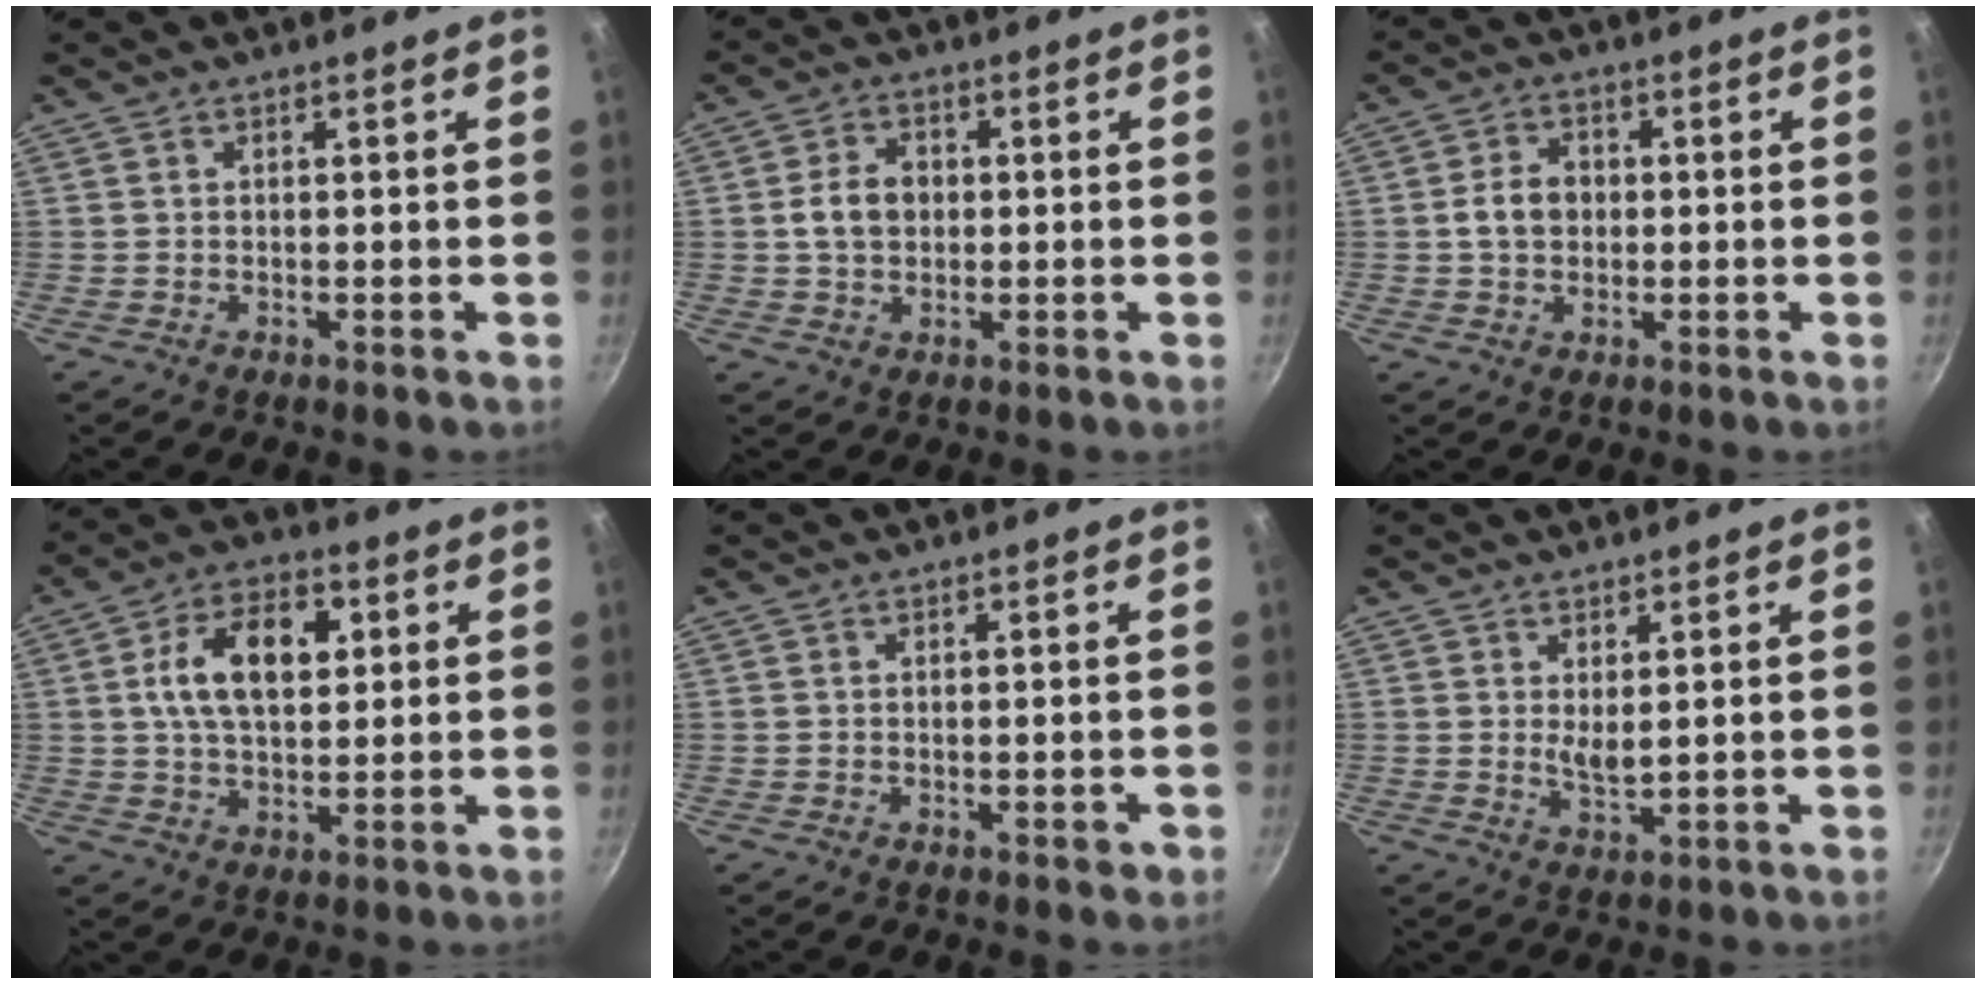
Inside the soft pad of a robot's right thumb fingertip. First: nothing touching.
{"total": 6.4, "force": [0.2, 4.9, 4.1], "torque": [-0.062, 0.011, 0.002]}
{"total": 5.9, "force": [0.0, 4.6, 3.6], "torque": [-0.051, 0.013, -0.003]}
{"total": 13.0, "force": [2.9, 7.6, 10.1], "torque": [-0.159, 0.005, 0.046]}
{"total": 0.6, "force": [-0.1, 0.4, 0.4], "torque": [-0.001, 0.000, -0.001]}
{"total": 2.9, "force": [0.9, 1.2, 2.5], "torque": [-0.042, -0.013, 0.021]}